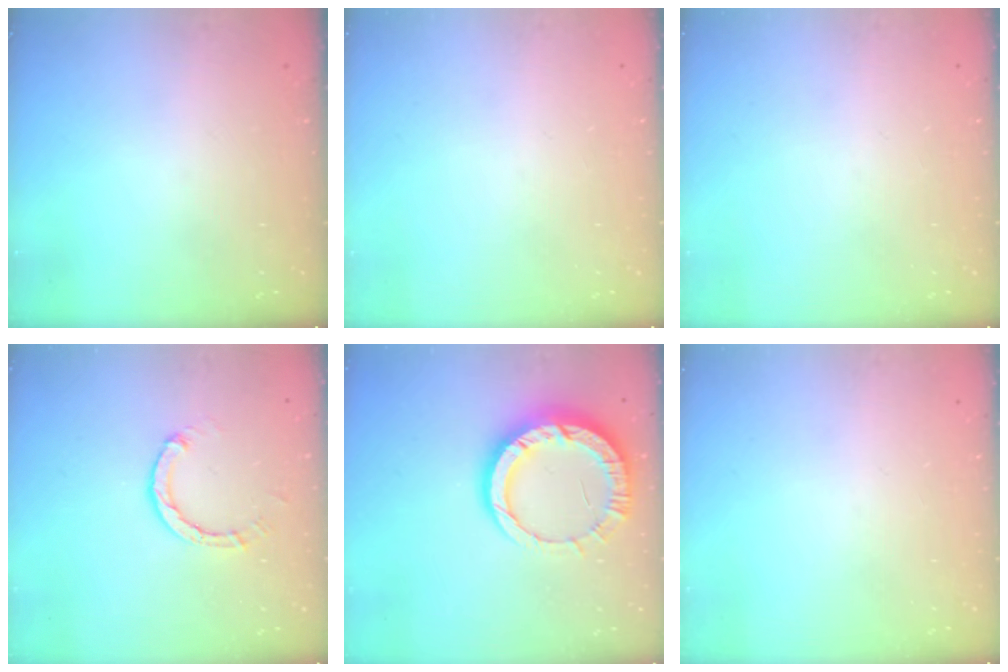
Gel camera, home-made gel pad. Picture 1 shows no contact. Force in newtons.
{"total": 0.0}
{"total": 0.0}
{"total": 3.0, "press": 3.0, "slide": 0.3}
{"total": 14.0, "press": 13.9, "slide": 1.4}
{"total": 0.0}